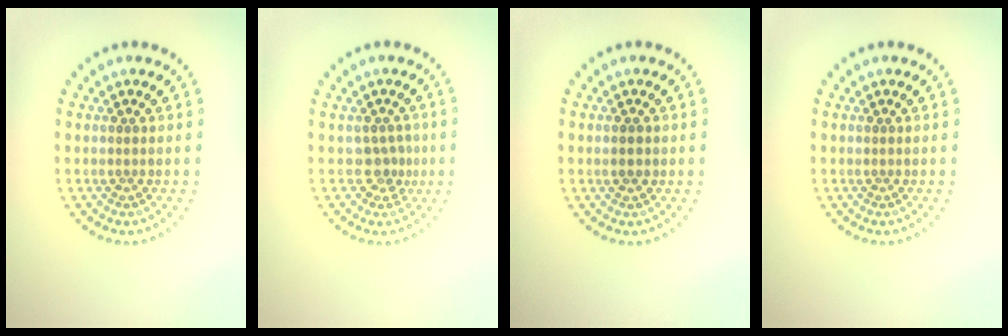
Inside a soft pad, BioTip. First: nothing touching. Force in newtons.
{"total": 1.7, "press": 1.4, "slide": 1.0}
{"total": 1.5, "press": 1.5, "slide": 0.0}
{"total": 0.0}